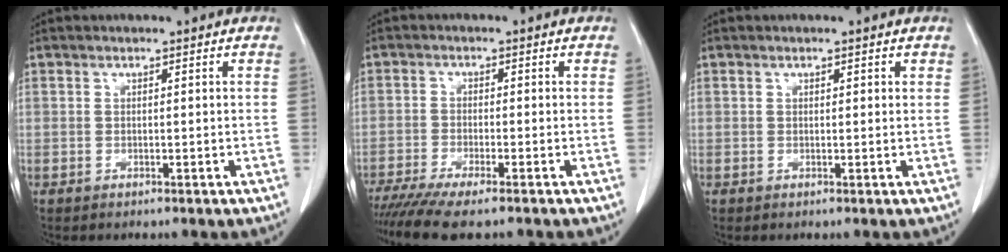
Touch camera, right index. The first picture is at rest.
{"total": 9.5, "force": [-7.7, 0.6, 5.4], "torque": [-0.083, -0.019, -0.125]}
{"total": 0.6, "force": [0.4, 0.3, 0.4], "torque": [-0.005, -0.001, 0.004]}